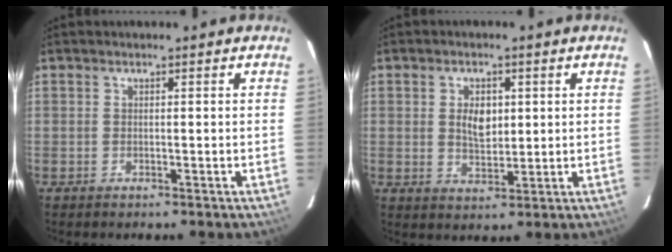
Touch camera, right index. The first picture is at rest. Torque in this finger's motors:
{"motor_torque": [0.05, 0.00, 0.28, 0.06]}